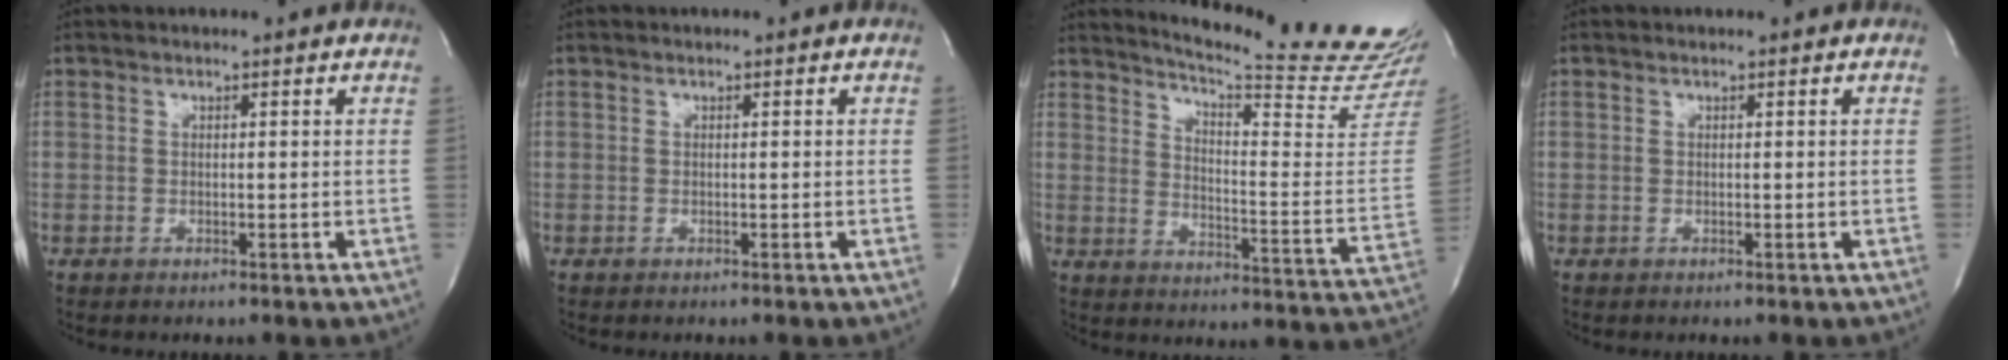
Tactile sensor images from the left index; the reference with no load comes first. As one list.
[{"total": 0.0}, {"total": 21.4, "force": [20.0, -1.1, 7.4], "torque": [-0.121, -0.133, 0.247]}, {"total": 0.0}]